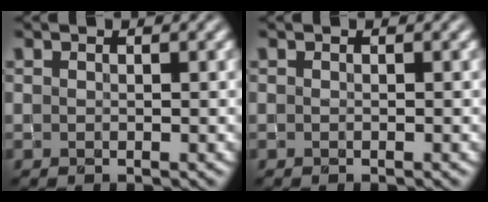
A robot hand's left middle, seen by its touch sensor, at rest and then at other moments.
{"total": 0.0}